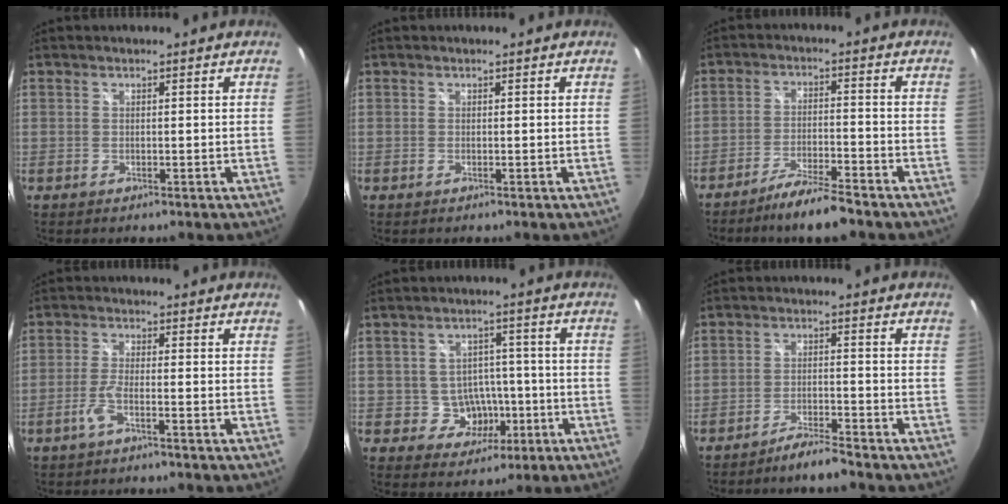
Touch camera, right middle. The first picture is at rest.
{"total": 0.0}
{"total": 8.0, "force": [-6.9, 0.3, 4.1], "torque": [-0.089, -0.003, -0.115]}
{"total": 3.2, "force": [-2.1, 0.2, 2.4], "torque": [-0.063, 0.000, -0.043]}
{"total": 6.5, "force": [-1.9, 5.9, 2.0], "torque": [-0.047, 0.021, -0.009]}
{"total": 4.3, "force": [-4.1, -0.4, 1.4], "torque": [-0.049, 0.002, -0.071]}